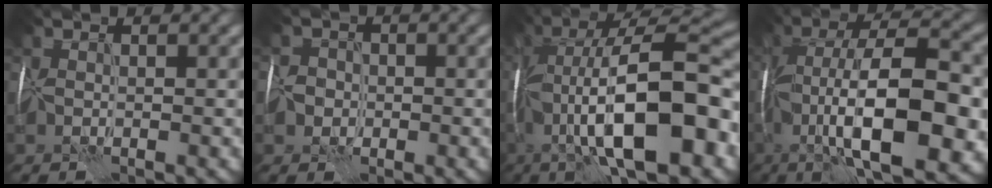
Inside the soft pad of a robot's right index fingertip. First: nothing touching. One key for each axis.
{"total": 3.0, "fx": -1.3, "fy": 2.6, "fz": 0.8, "tx": 0.001, "ty": 0.009, "tz": -0.037}
{"total": 15.3, "fx": -4.0, "fy": 4.7, "fz": 14.0, "tx": -0.215, "ty": 0.022, "tz": -0.072}
{"total": 15.0, "fx": -4.2, "fy": 5.3, "fz": 13.4, "tx": -0.216, "ty": 0.012, "tz": -0.077}